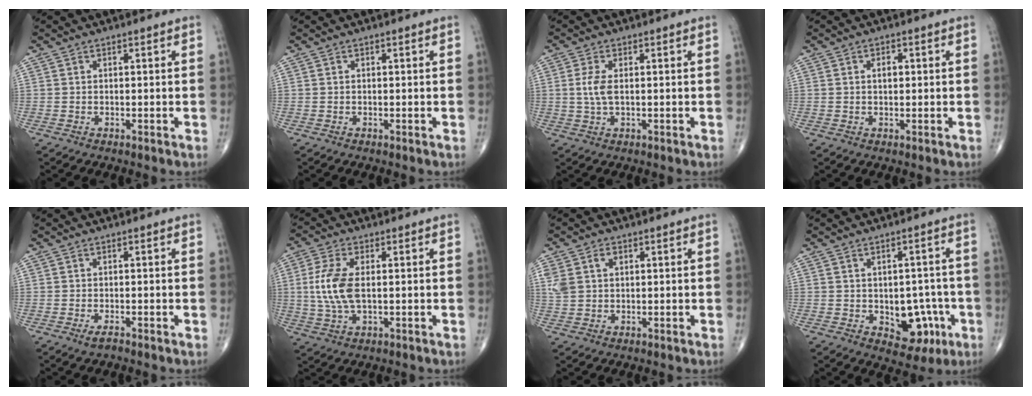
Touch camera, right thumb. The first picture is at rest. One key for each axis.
{"total": 0.0}
{"total": 3.9, "fx": 0.4, "fy": 1.7, "fz": 3.5, "tx": -0.085, "ty": 0.000, "tz": 0.010}
{"total": 2.1, "fx": 0.4, "fy": 1.3, "fz": 1.7, "tx": -0.026, "ty": 0.001, "tz": 0.006}
{"total": 1.2, "fx": -0.8, "fy": 0.3, "fz": 0.9, "tx": -0.023, "ty": -0.002, "tz": -0.017}
{"total": 8.6, "fx": 0.5, "fy": 4.1, "fz": 7.5, "tx": -0.178, "ty": -0.002, "tz": 0.012}
{"total": 4.7, "fx": 1.6, "fy": 3.3, "fz": 2.9, "tx": -0.062, "ty": 0.010, "tz": 0.039}
{"total": 9.2, "fx": -2.5, "fy": 6.2, "fz": 6.3, "tx": -0.039, "ty": 0.015, "tz": -0.020}